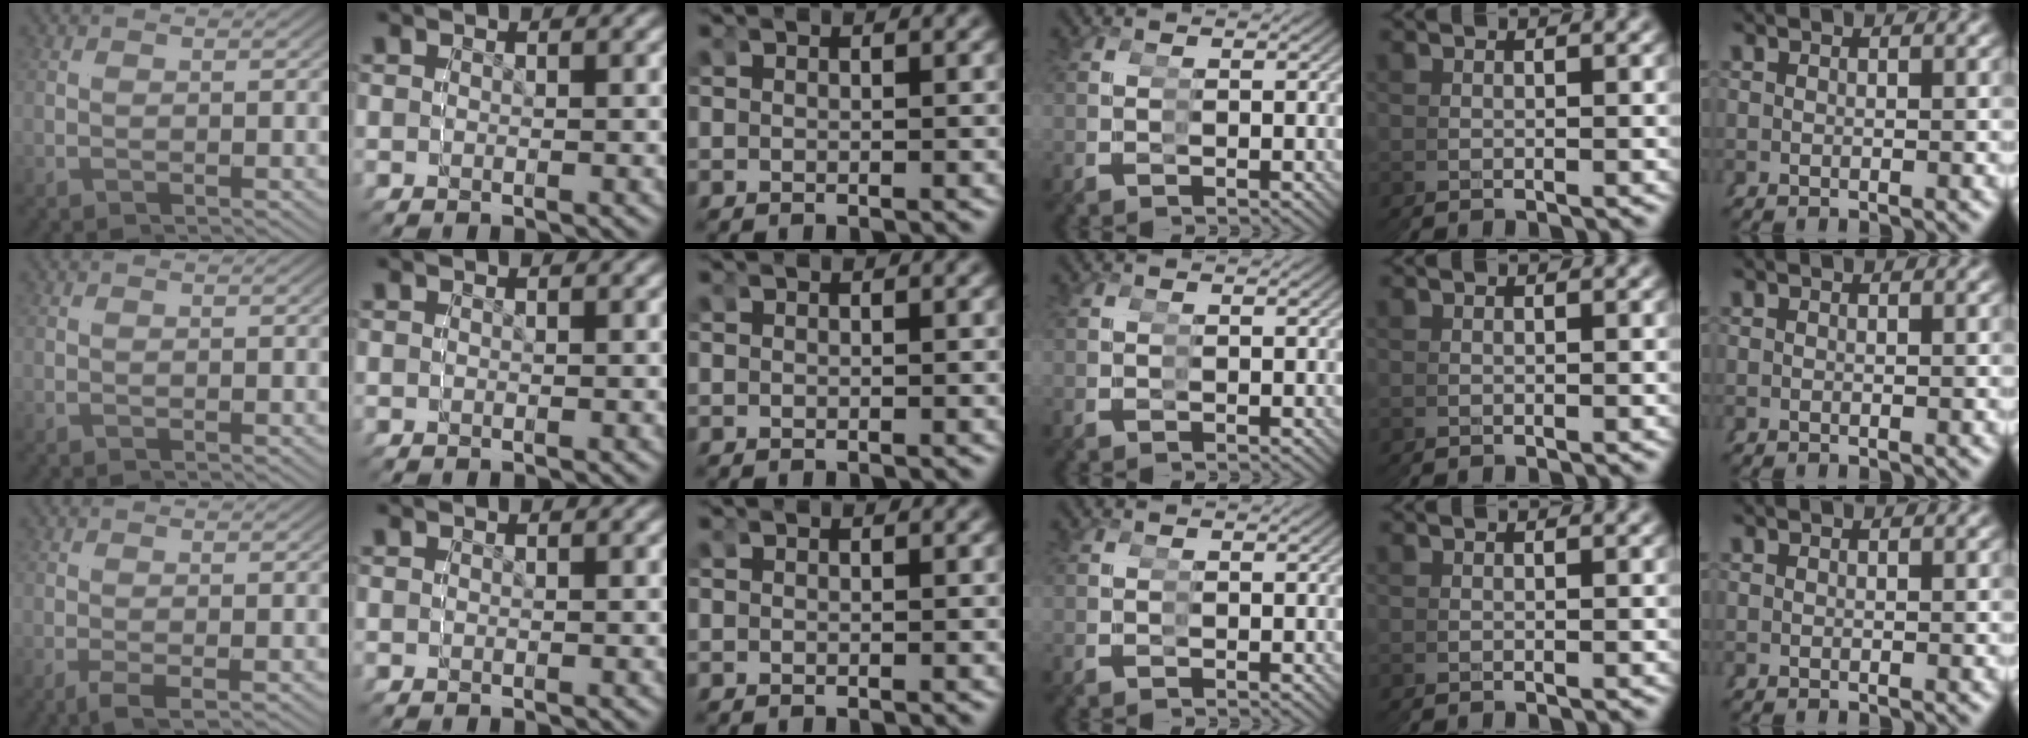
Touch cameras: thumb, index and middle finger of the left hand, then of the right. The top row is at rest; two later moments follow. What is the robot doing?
{"motion": "grasp_and_lifting", "object": "condiment"}